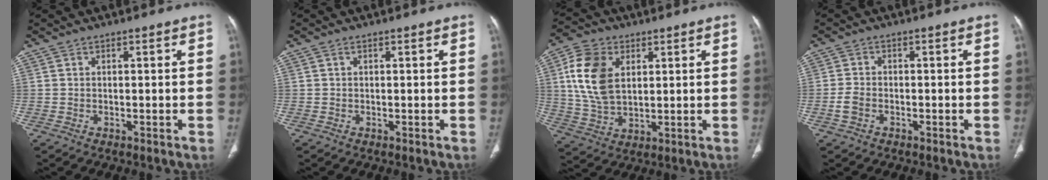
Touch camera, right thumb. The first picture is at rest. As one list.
[{"total": 0.0}, {"total": 12.7, "force": [3.4, 8.2, 9.0], "torque": [-0.168, -0.003, 0.066]}, {"total": 2.7, "force": [-1.2, 1.8, 1.7], "torque": [-0.040, 0.008, -0.023]}]